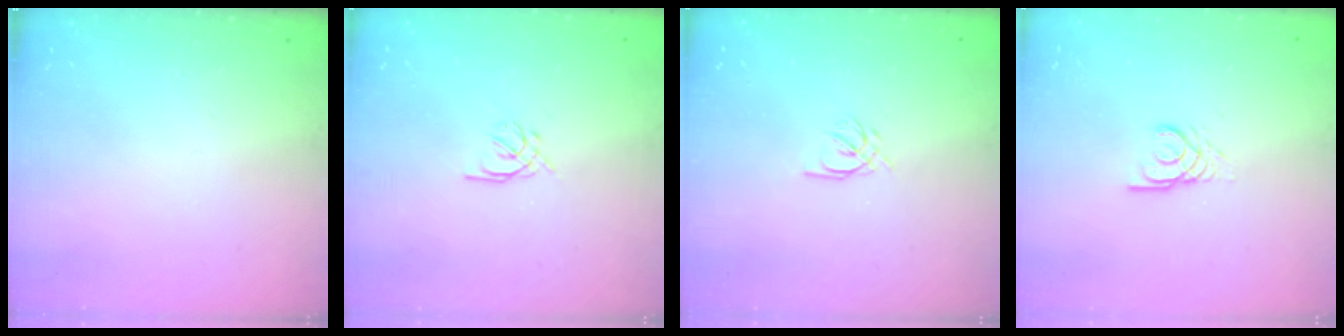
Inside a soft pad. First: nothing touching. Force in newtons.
{"total": 1.2, "press": 1.1, "slide": 0.5}
{"total": 2.4, "press": 2.4, "slide": 0.3}
{"total": 2.6, "press": 2.6, "slide": 0.1}